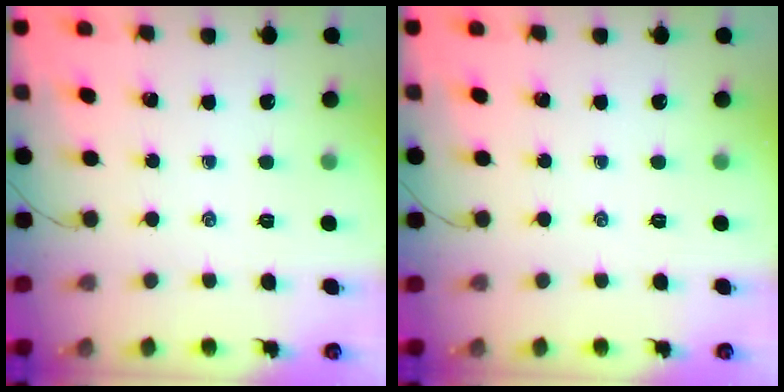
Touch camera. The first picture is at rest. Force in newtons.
{"total": 0.0}